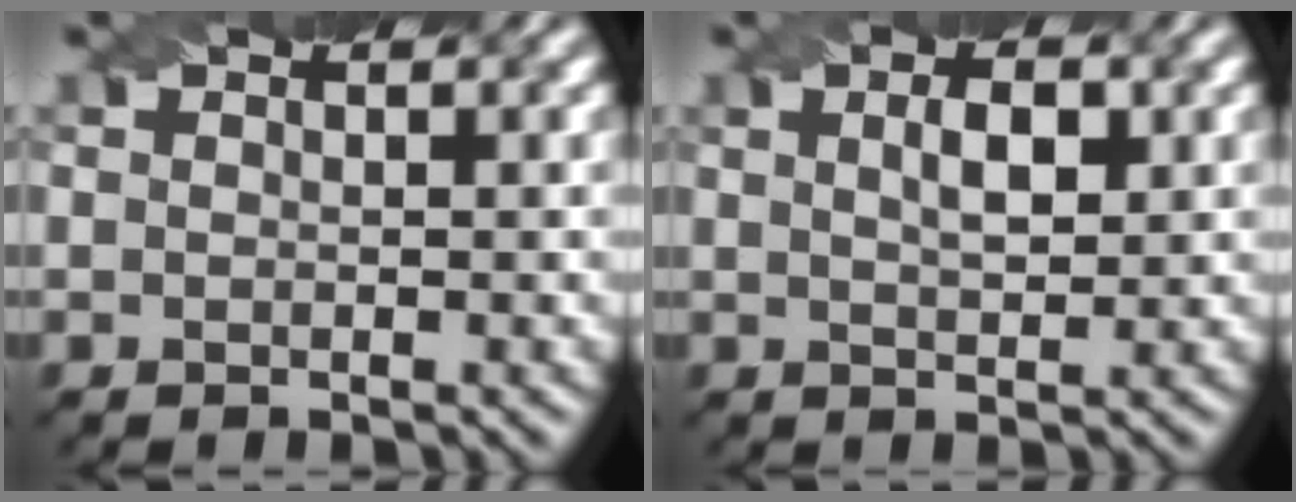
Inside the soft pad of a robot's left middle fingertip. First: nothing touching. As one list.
[{"total": 2.5, "force": [0.8, 0.9, 2.2], "torque": [-0.039, 0.003, 0.016]}]